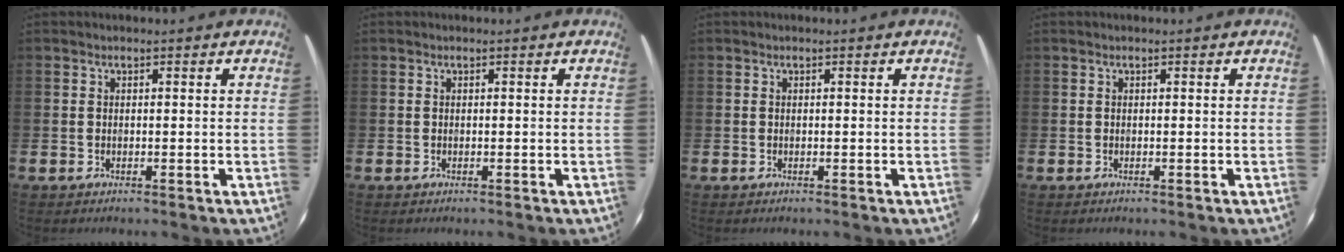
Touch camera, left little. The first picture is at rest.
{"total": 0.0}
{"total": 0.0}
{"total": 0.0}